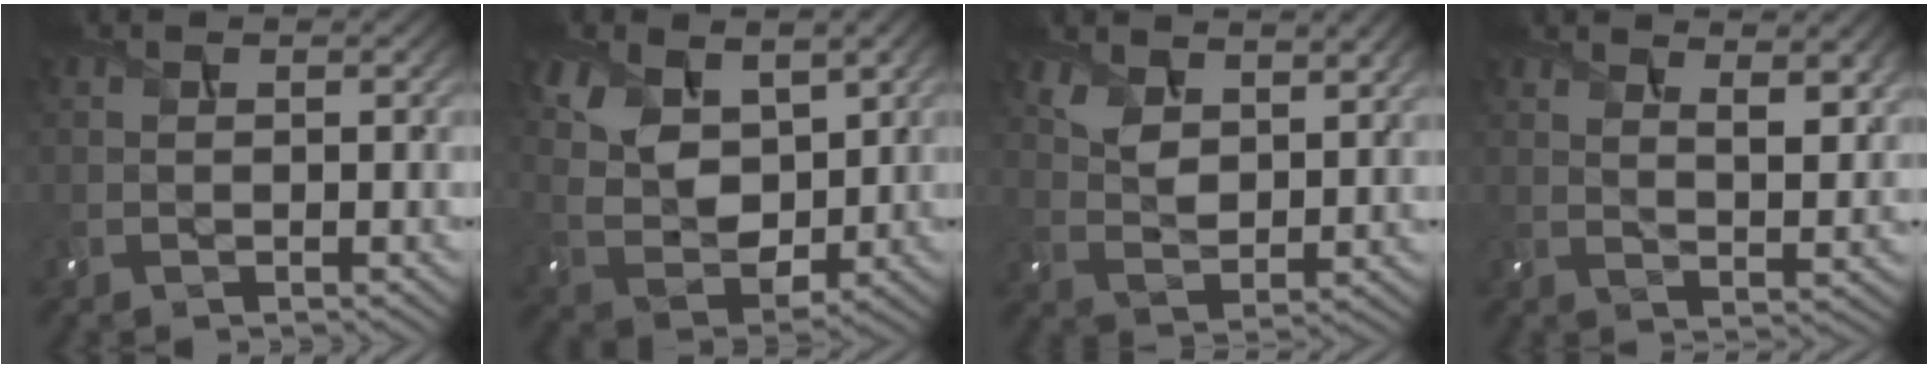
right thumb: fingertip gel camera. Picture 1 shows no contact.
{"total": 9.8, "force": [4.2, 6.0, 6.6], "torque": [-0.166, -0.003, 0.083]}
{"total": 7.0, "force": [4.6, 3.3, 4.1], "torque": [-0.098, -0.005, 0.089]}
{"total": 7.3, "force": [4.9, 2.4, 4.9], "torque": [-0.074, -0.001, 0.072]}